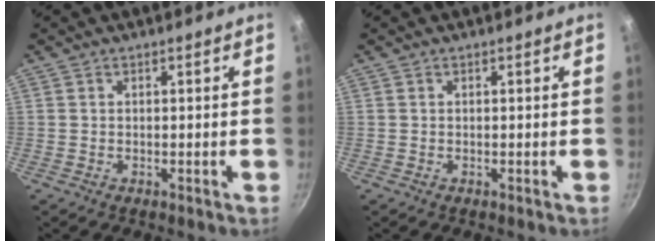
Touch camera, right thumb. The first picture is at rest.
{"total": 0.0}